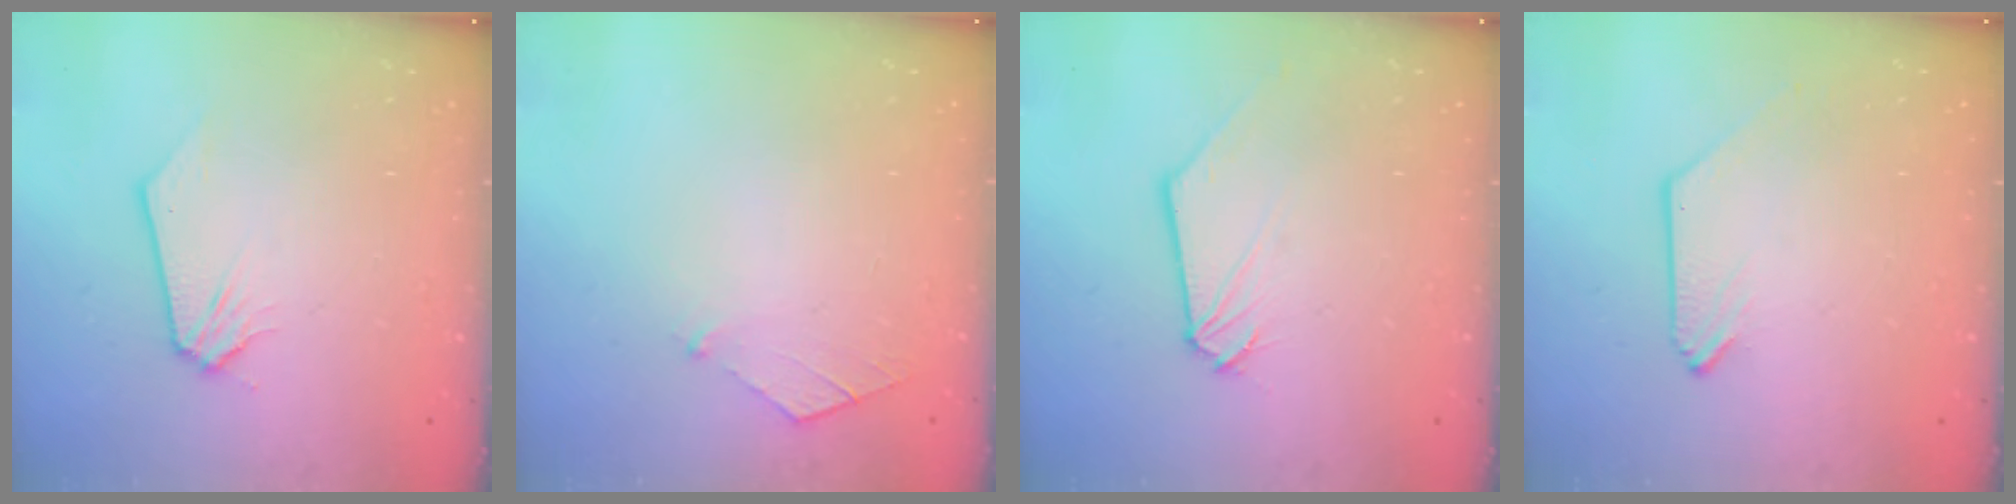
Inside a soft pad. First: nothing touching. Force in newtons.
{"total": 4.8, "press": 4.7, "slide": 0.6}
{"total": 0.9, "press": 0.9, "slide": 0.2}
{"total": 0.0}